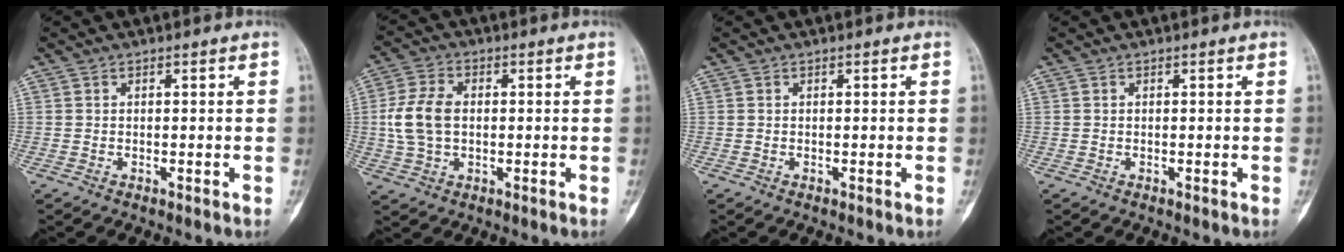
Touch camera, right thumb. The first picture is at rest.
{"total": 8.7, "force": [0.2, 5.7, 6.5], "torque": [-0.135, 0.011, 0.004]}
{"total": 0.0}
{"total": 0.0}